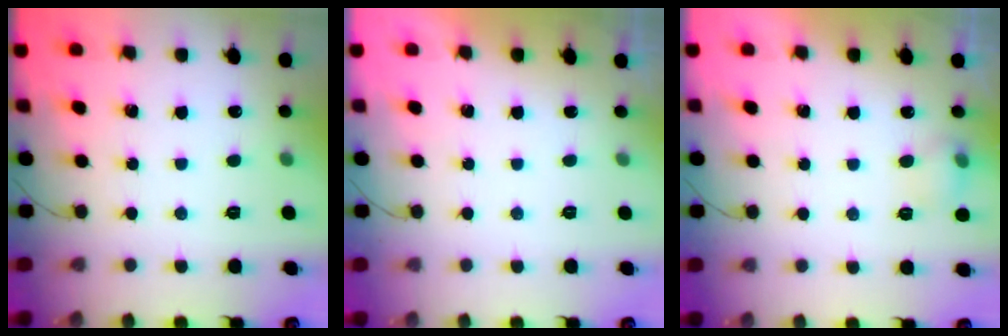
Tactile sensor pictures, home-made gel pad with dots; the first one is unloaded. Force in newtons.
{"total": 0.0}
{"total": 6.0, "press": 5.8, "slide": 1.6}